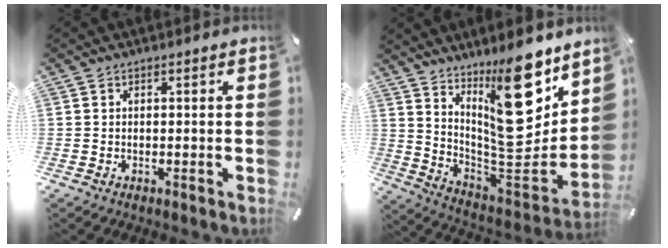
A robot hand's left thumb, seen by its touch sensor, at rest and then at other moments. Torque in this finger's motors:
{"motor_torque": [1.37, 1.28, 1.13, -1.08, 0.24]}